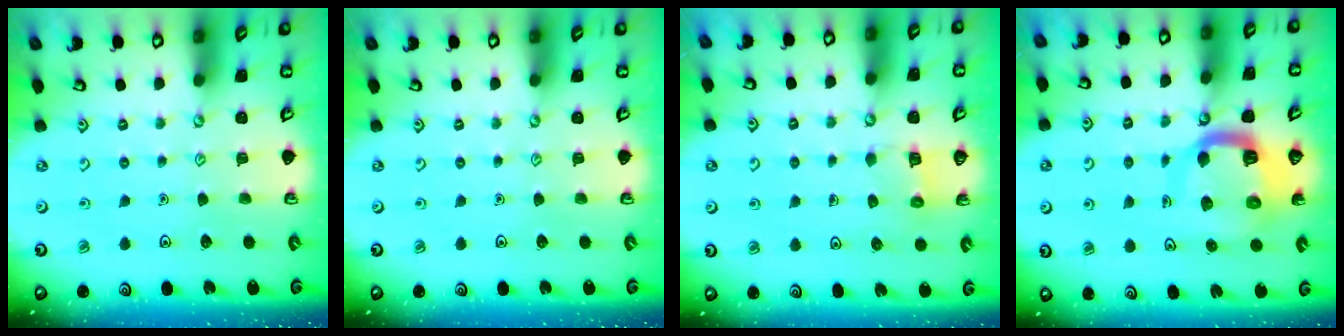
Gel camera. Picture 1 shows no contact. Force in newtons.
{"total": 0.0}
{"total": 5.7, "press": 5.7, "slide": 0.3}
{"total": 11.0, "press": 10.9, "slide": 1.3}